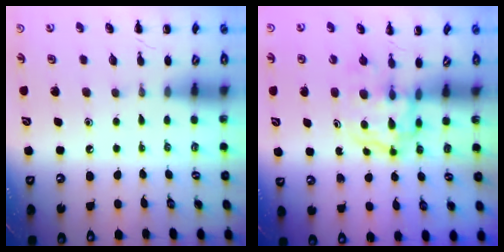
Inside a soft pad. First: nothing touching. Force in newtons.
{"total": 3.8, "press": 3.8, "slide": 0.4}